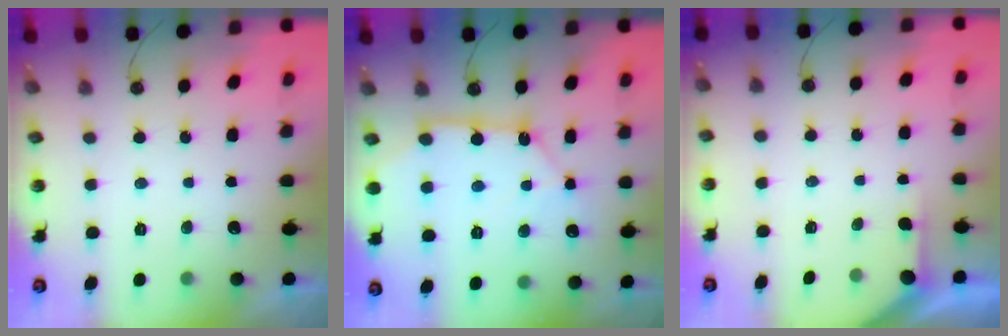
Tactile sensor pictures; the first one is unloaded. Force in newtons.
{"total": 12.6, "press": 12.5, "slide": 1.3}
{"total": 1.2, "press": 1.2, "slide": 0.1}